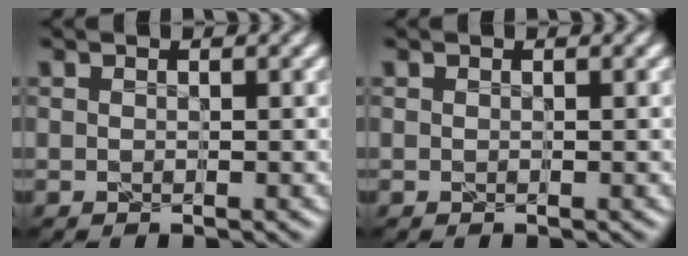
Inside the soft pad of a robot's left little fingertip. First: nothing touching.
{"total": 0.0}